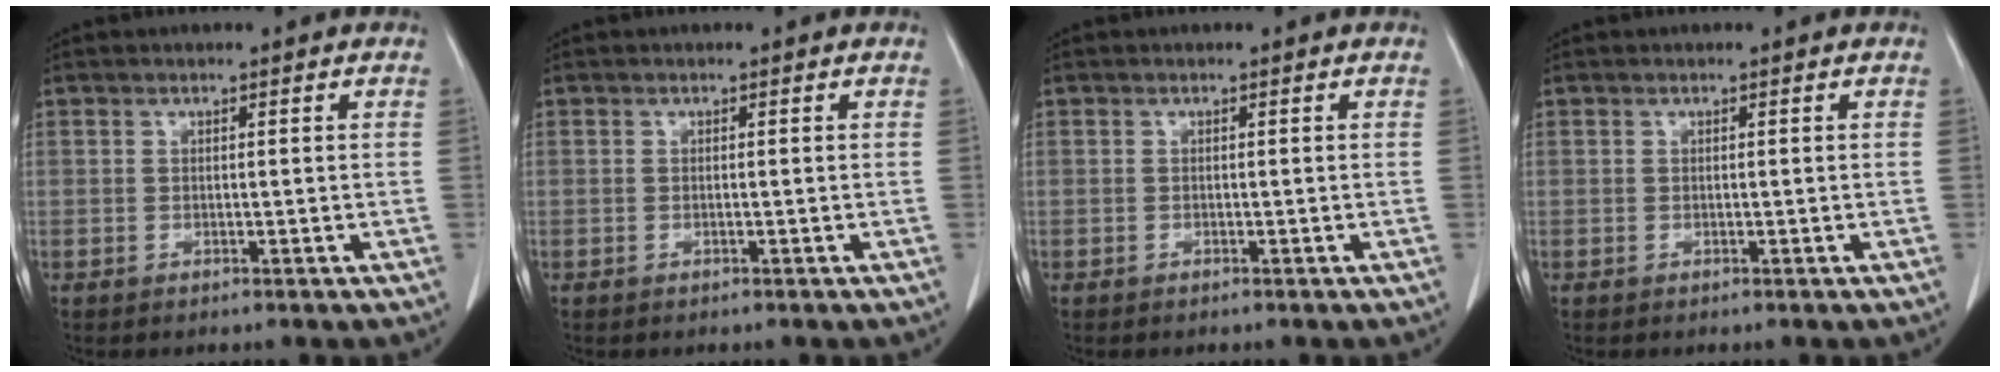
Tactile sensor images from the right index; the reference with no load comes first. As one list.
[{"total": 0.0}, {"total": 0.0}, {"total": 0.0}]